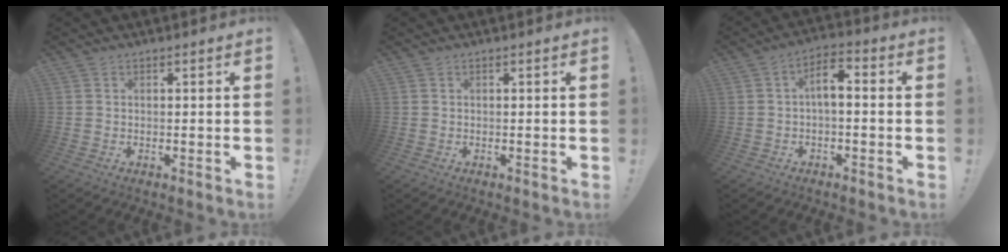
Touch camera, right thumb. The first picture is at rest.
{"total": 0.0}
{"total": 6.2, "force": [-0.5, 2.7, 5.6], "torque": [-0.097, 0.012, -0.008]}